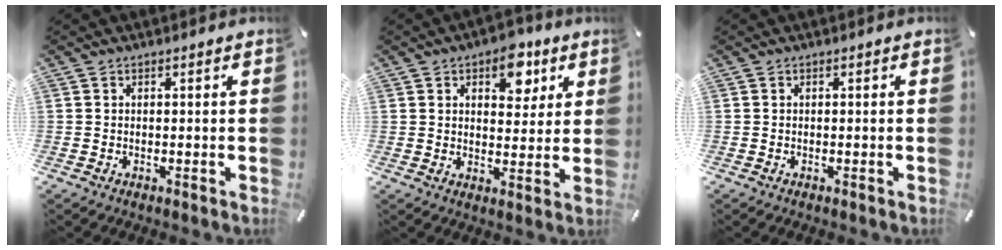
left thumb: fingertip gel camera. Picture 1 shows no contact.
{"total": 9.1, "force": [4.6, 5.8, 5.2], "torque": [-0.044, -0.018, 0.073]}
{"total": 0.0}